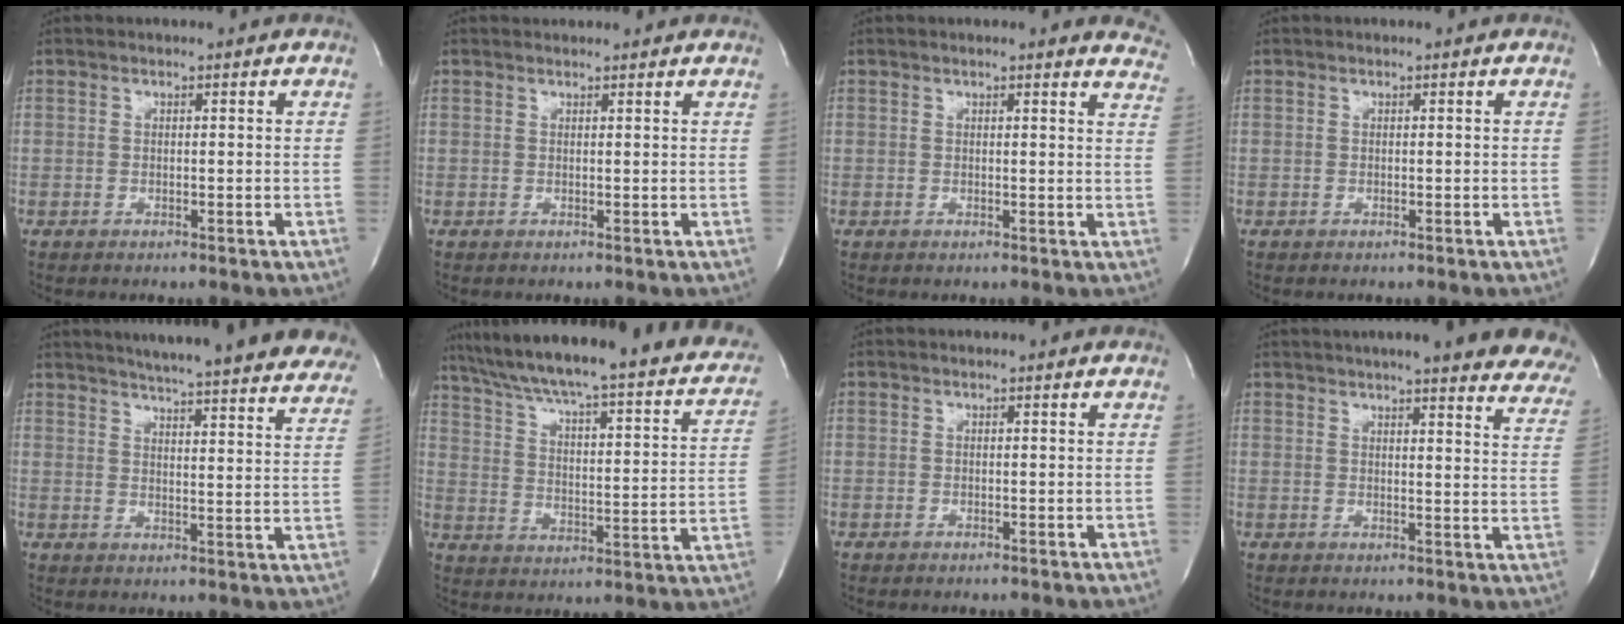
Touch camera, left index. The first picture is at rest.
{"total": 3.4, "force": [3.2, 0.8, 0.7], "torque": [-0.014, 0.025, 0.036]}
{"total": 8.4, "force": [8.0, 1.4, 2.3], "torque": [0.004, -0.025, 0.053]}
{"total": 0.0}
{"total": 30.4, "force": [27.1, 3.3, 13.3], "torque": [-0.192, -0.065, 0.320]}
{"total": 30.4, "force": [24.8, 5.3, 16.8], "torque": [-0.260, -0.025, 0.314]}
{"total": 0.0}
{"total": 24.6, "force": [21.4, 3.2, 11.8], "torque": [-0.150, -0.038, 0.240]}